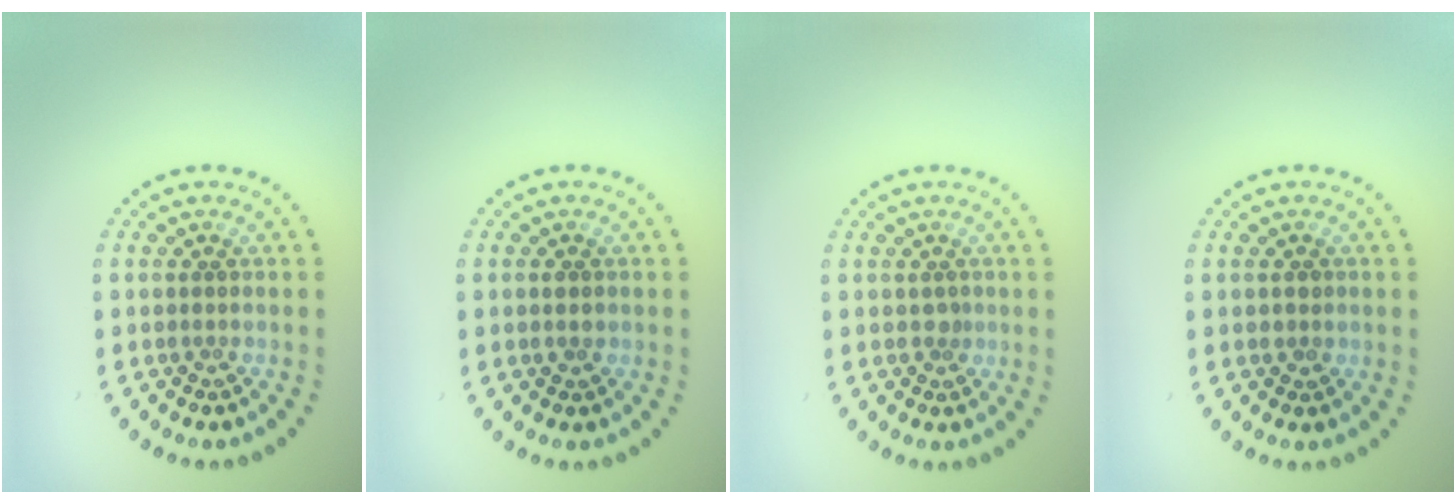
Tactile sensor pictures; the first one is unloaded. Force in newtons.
{"total": 1.1, "press": 1.1, "slide": 0.1}
{"total": 0.8, "press": 0.6, "slide": 0.5}
{"total": 0.9, "press": 0.9, "slide": 0.1}